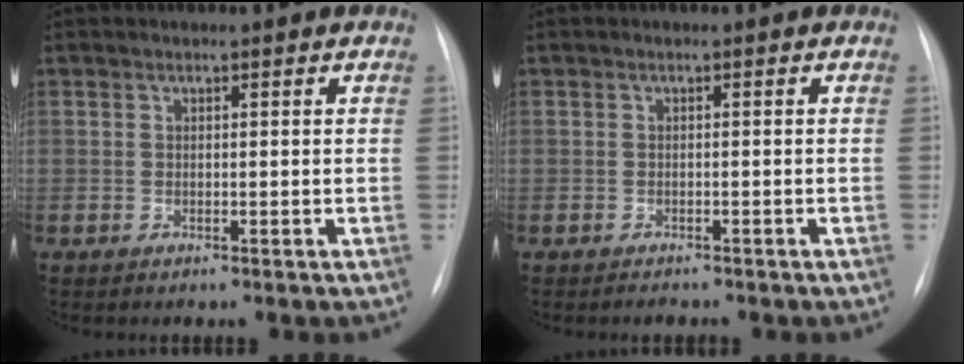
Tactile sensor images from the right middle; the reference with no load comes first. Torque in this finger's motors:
{"motor_torque": [0.02, -0.17, -0.01, 0.00]}